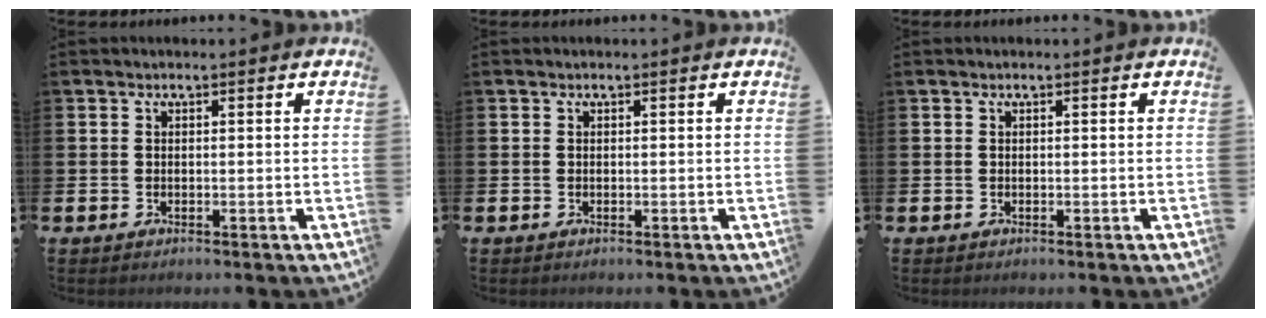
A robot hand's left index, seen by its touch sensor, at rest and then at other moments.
{"total": 0.0}
{"total": 0.0}